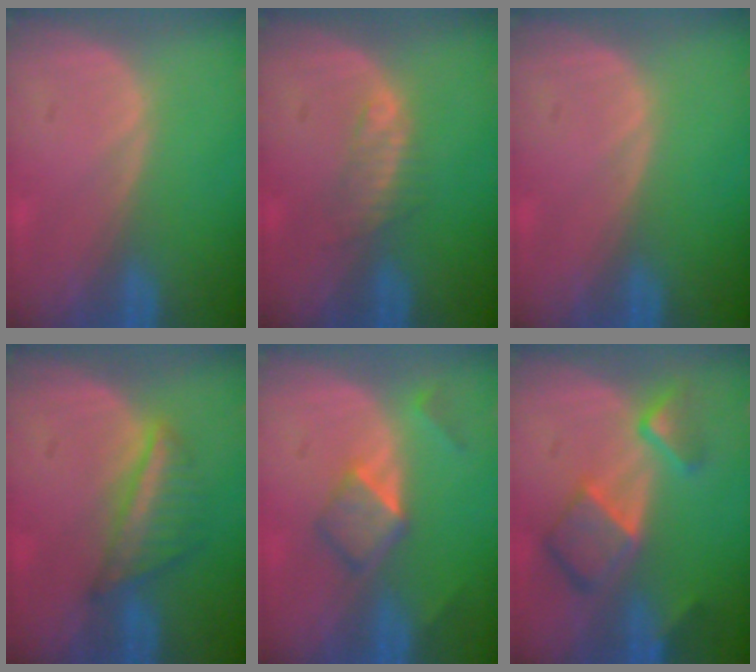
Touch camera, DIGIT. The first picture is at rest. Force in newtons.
{"total": 2.3, "press": 2.3, "slide": 0.2}
{"total": 0.0}
{"total": 5.3, "press": 5.3, "slide": 0.2}
{"total": 5.2, "press": 4.6, "slide": 2.6}
{"total": 7.9, "press": 6.8, "slide": 3.9}